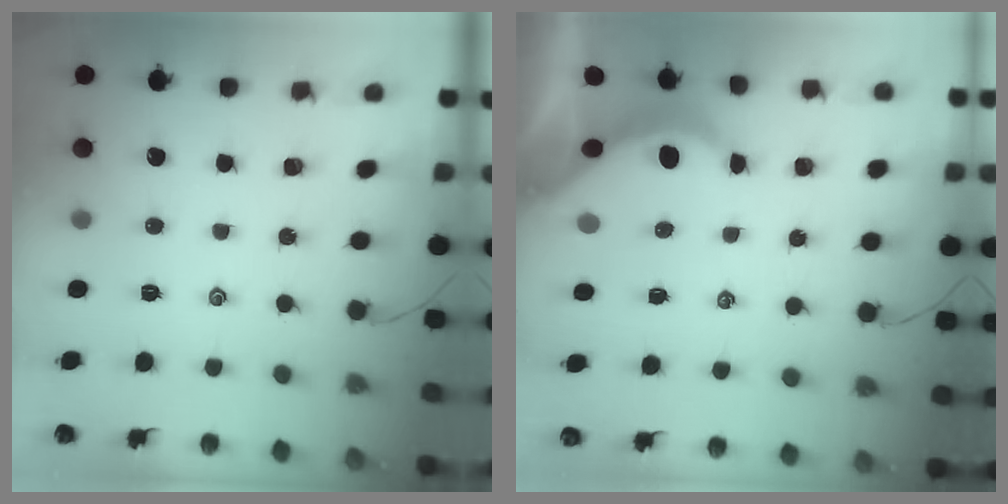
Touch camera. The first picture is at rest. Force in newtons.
{"total": 3.9, "press": 3.9, "slide": 0.5}